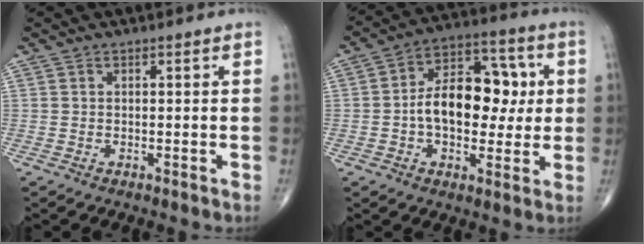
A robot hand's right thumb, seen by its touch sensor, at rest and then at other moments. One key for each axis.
{"total": 15.8, "fx": 0.3, "fy": 9.8, "fz": 12.3, "tx": -0.155, "ty": 0.033, "tz": -0.002}